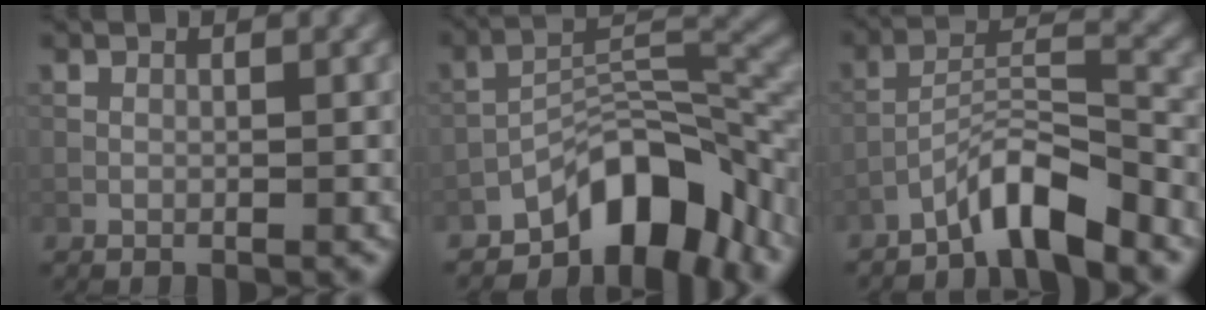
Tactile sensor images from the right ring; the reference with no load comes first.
{"total": 9.2, "force": [-6.3, 3.8, 5.6], "torque": [-0.064, 0.013, -0.112]}
{"total": 5.6, "force": [-4.4, 1.0, 3.3], "torque": [-0.056, 0.010, -0.086]}